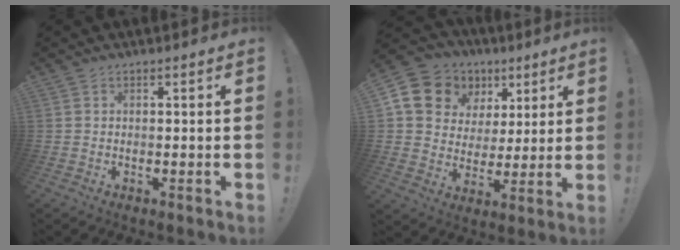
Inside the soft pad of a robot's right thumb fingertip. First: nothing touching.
{"total": 13.1, "force": [6.5, 10.5, 4.3], "torque": [-0.075, -0.036, 0.136]}